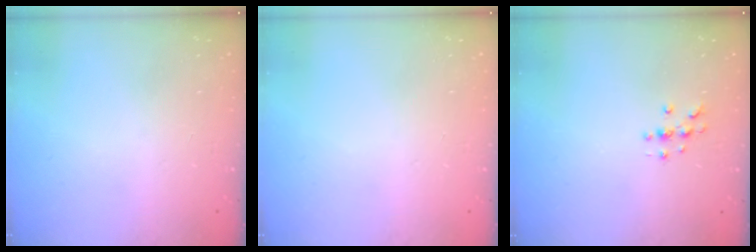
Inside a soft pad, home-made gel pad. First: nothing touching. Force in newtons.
{"total": 0.0}
{"total": 3.7, "press": 3.7, "slide": 0.4}